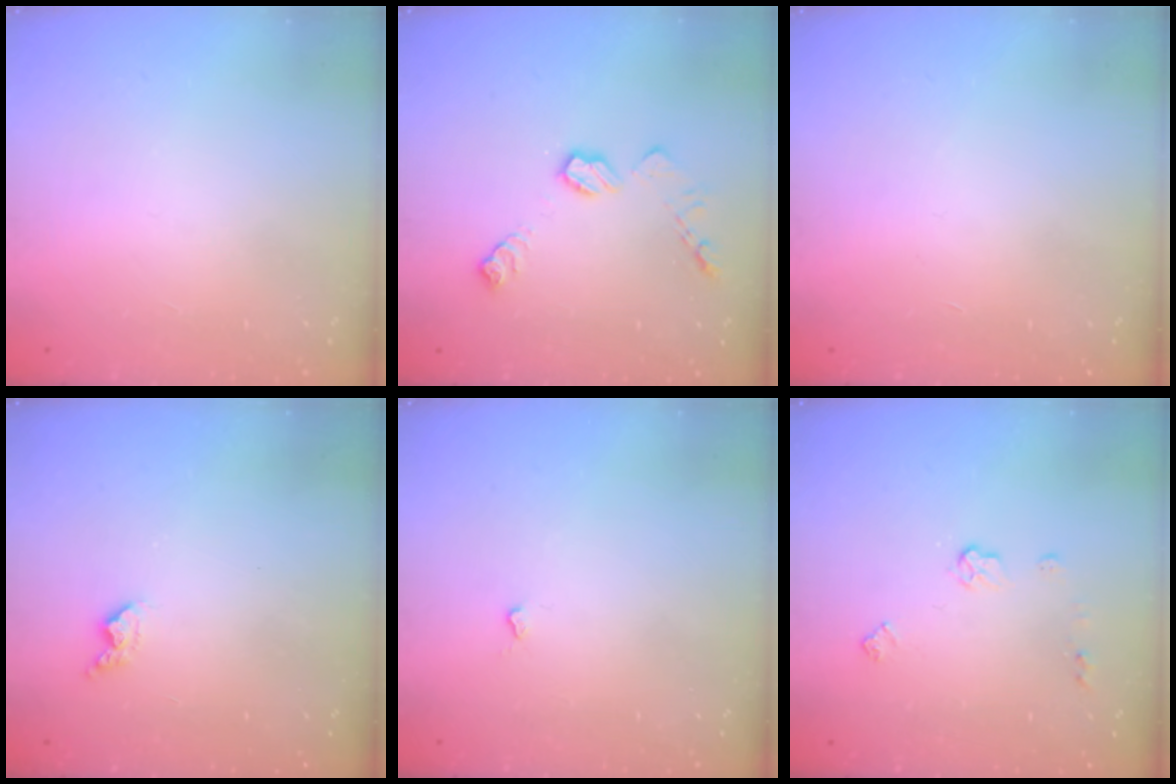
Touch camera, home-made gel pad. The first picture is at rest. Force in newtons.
{"total": 9.3, "press": 9.3, "slide": 0.4}
{"total": 0.0}
{"total": 4.4, "press": 4.4, "slide": 0.8}
{"total": 1.9, "press": 1.9, "slide": 0.4}
{"total": 5.3, "press": 5.3, "slide": 0.6}